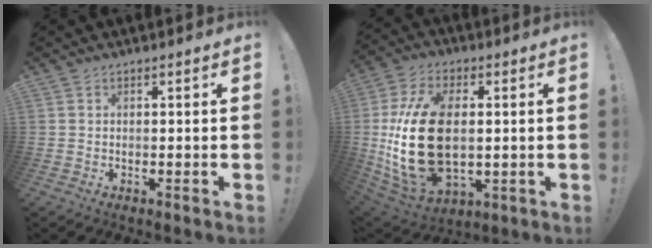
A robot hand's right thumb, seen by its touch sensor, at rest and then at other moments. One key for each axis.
{"total": 23.7, "fx": 0.4, "fy": 14.2, "fz": 19.0, "tx": -0.382, "ty": -0.007, "tz": 0.018}